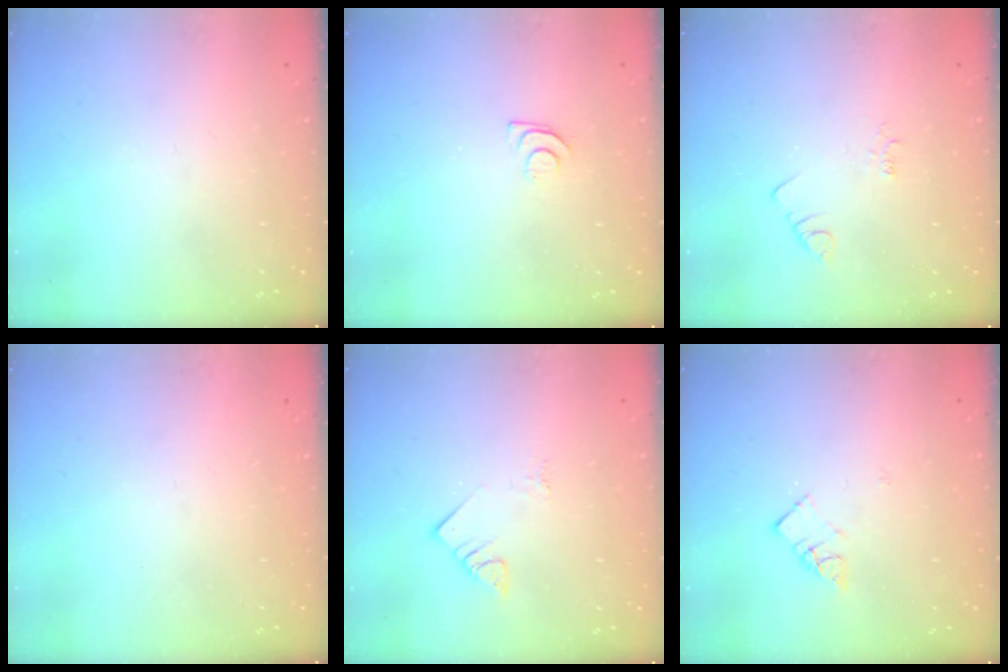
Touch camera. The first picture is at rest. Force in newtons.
{"total": 4.2, "press": 4.2, "slide": 0.5}
{"total": 1.9, "press": 1.9, "slide": 0.3}
{"total": 0.0}
{"total": 3.6, "press": 3.6, "slide": 0.5}
{"total": 5.4, "press": 5.4, "slide": 0.1}